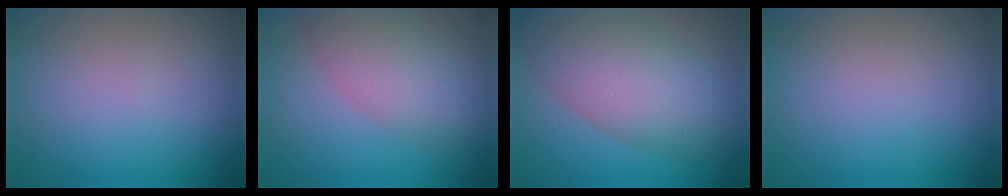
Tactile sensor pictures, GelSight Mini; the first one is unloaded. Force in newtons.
{"total": 5.3, "press": 5.3, "slide": 0.5}
{"total": 8.9, "press": 8.9, "slide": 0.5}
{"total": 0.0}